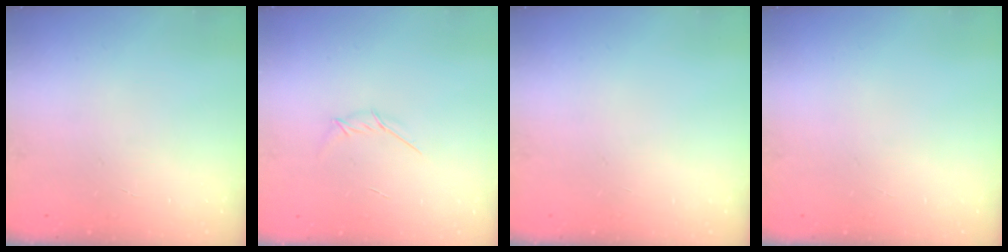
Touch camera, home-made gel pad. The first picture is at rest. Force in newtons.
{"total": 3.3, "press": 3.2, "slide": 0.8}
{"total": 0.0}
{"total": 0.0}